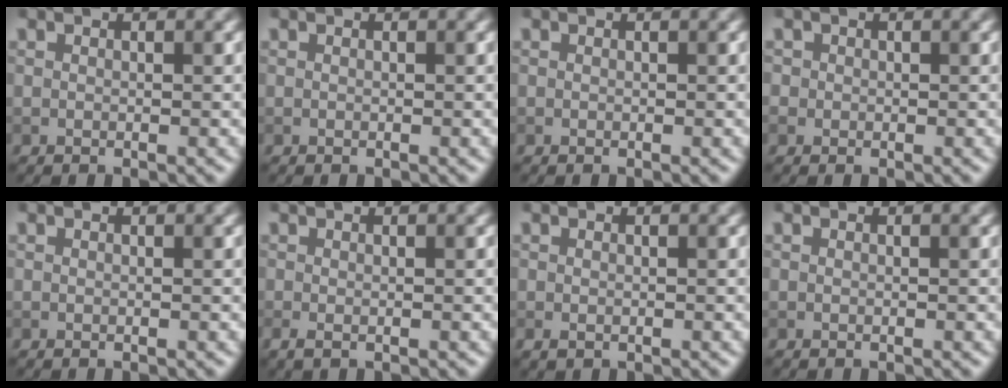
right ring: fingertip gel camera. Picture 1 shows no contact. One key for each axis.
{"total": 0.0}
{"total": 0.0}
{"total": 1.0, "fx": 0.0, "fy": 1.0, "fz": 0.1, "tx": 0.007, "ty": -0.003, "tz": -0.003}
{"total": 0.0}
{"total": 1.1, "fx": -0.1, "fy": 0.3, "fz": 1.0, "tx": -0.020, "ty": -0.002, "tz": -0.002}
{"total": 0.8, "fx": -0.3, "fy": 0.6, "fz": 0.4, "tx": -0.007, "ty": -0.005, "tz": -0.006}
{"total": 0.0}